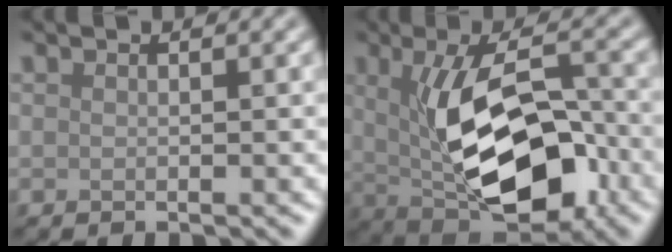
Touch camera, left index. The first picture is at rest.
{"total": 10.6, "force": [-0.9, 5.1, 9.2], "torque": [-0.152, -0.007, -0.007]}